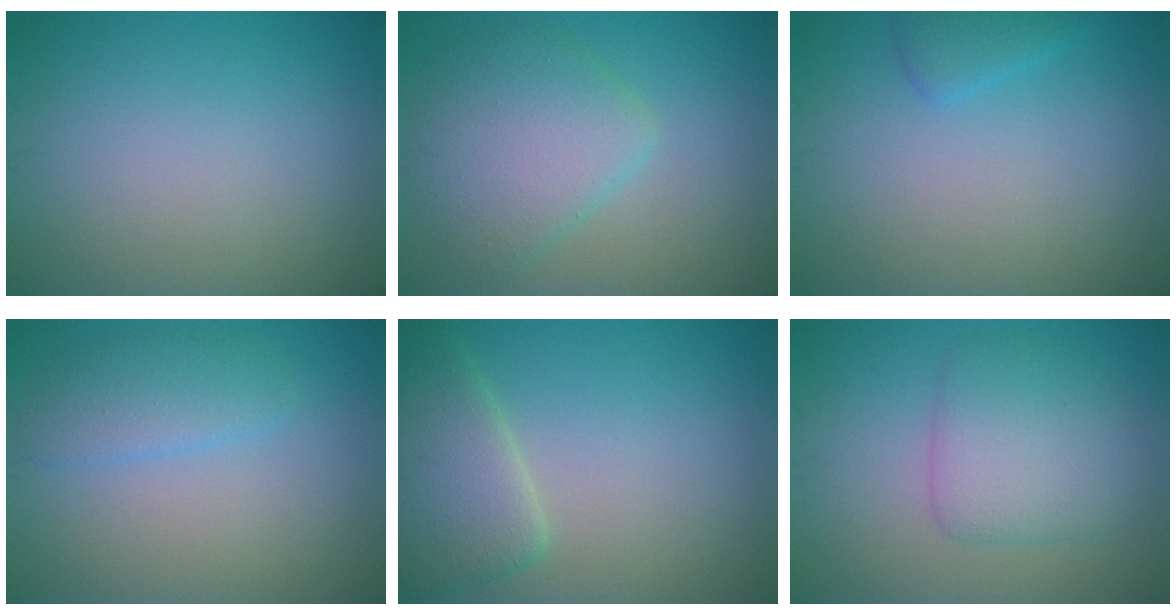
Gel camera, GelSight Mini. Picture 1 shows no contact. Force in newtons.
{"total": 5.2, "press": 5.2, "slide": 0.3}
{"total": 1.6, "press": 1.6, "slide": 0.1}
{"total": 2.7, "press": 2.7, "slide": 0.2}
{"total": 4.9, "press": 4.9, "slide": 0.4}
{"total": 4.2, "press": 4.2, "slide": 0.1}